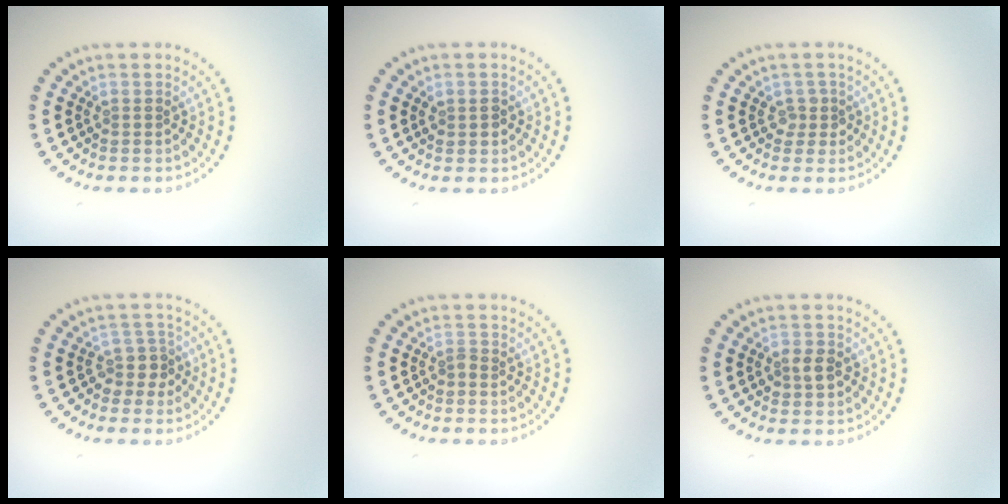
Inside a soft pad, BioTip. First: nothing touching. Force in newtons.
{"total": 1.3, "press": 1.3, "slide": 0.4}
{"total": 1.3, "press": 1.0, "slide": 0.8}
{"total": 2.2, "press": 1.7, "slide": 1.4}
{"total": 0.6, "press": 0.5, "slide": 0.4}
{"total": 1.9, "press": 1.8, "slide": 0.5}